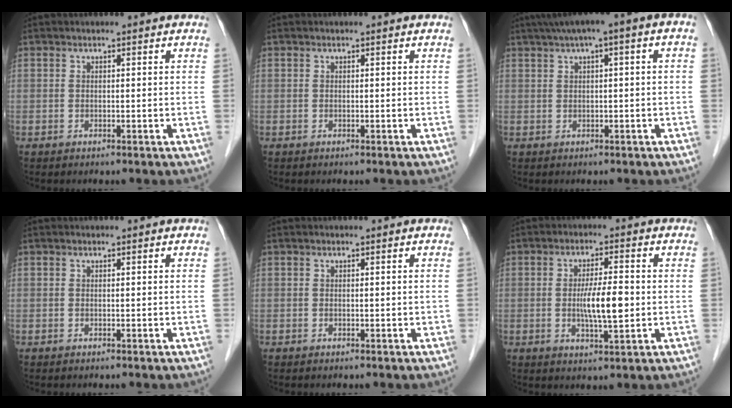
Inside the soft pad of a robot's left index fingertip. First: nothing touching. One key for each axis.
{"total": 0.0}
{"total": 6.3, "fx": 2.3, "fy": 1.0, "fz": 5.8, "tx": -0.098, "ty": 0.037, "tz": 0.032}
{"total": 0.0}
{"total": 0.0}
{"total": 6.0, "fx": -0.4, "fy": 0.9, "fz": 5.9, "tx": -0.112, "ty": -0.006, "tz": -0.008}